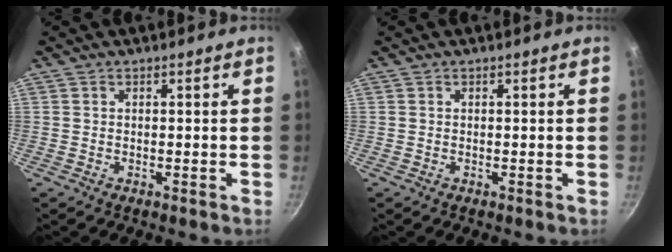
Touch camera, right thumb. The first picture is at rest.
{"total": 0.0}